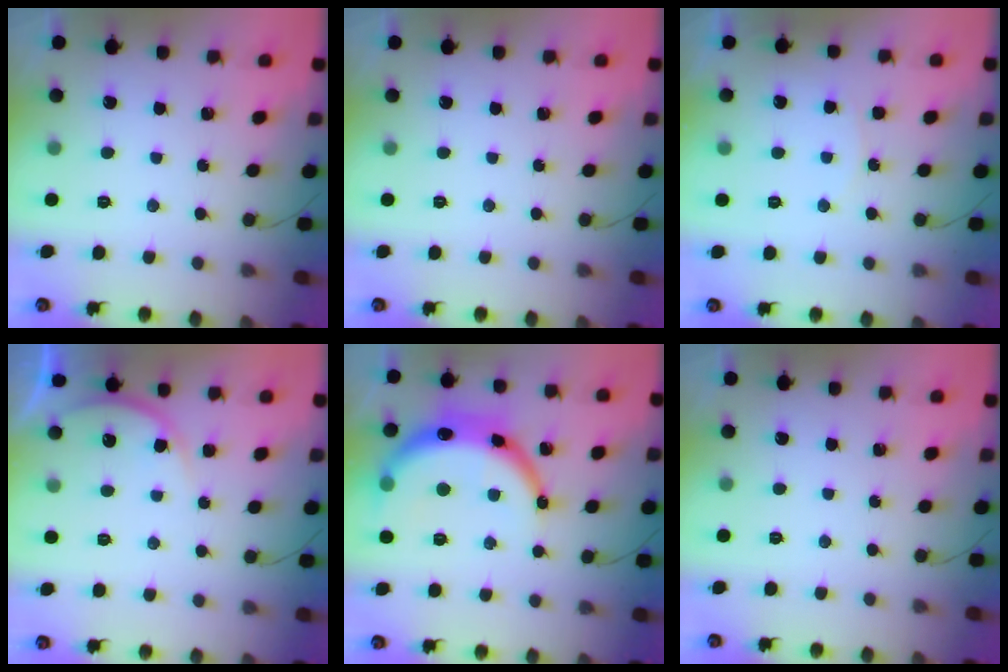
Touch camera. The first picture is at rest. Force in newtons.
{"total": 0.0}
{"total": 3.9, "press": 3.9, "slide": 0.5}
{"total": 7.7, "press": 7.7, "slide": 0.4}
{"total": 16.0, "press": 16.0, "slide": 1.0}
{"total": 0.0}